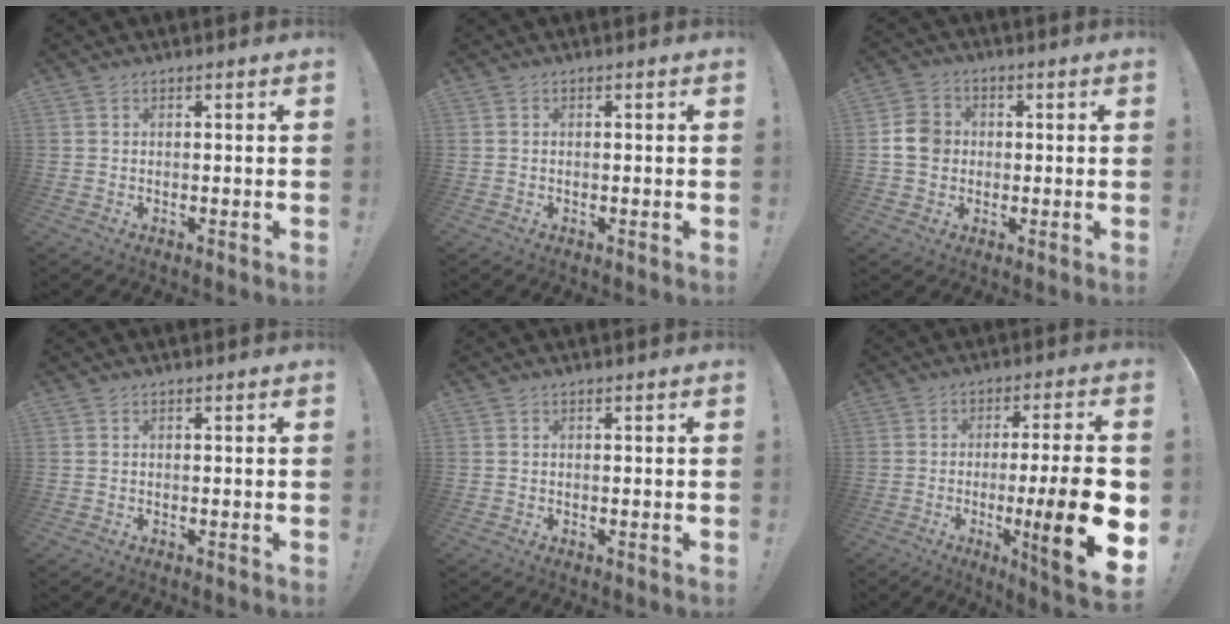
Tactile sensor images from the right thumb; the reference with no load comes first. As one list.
[{"total": 0.0}, {"total": 7.9, "force": [0.3, 7.1, 3.5], "torque": [-0.055, 0.012, 0.011]}, {"total": 0.0}, {"total": 0.0}, {"total": 20.0, "force": [-4.0, 2.3, 19.5], "torque": [-0.298, -0.002, -0.055]}]